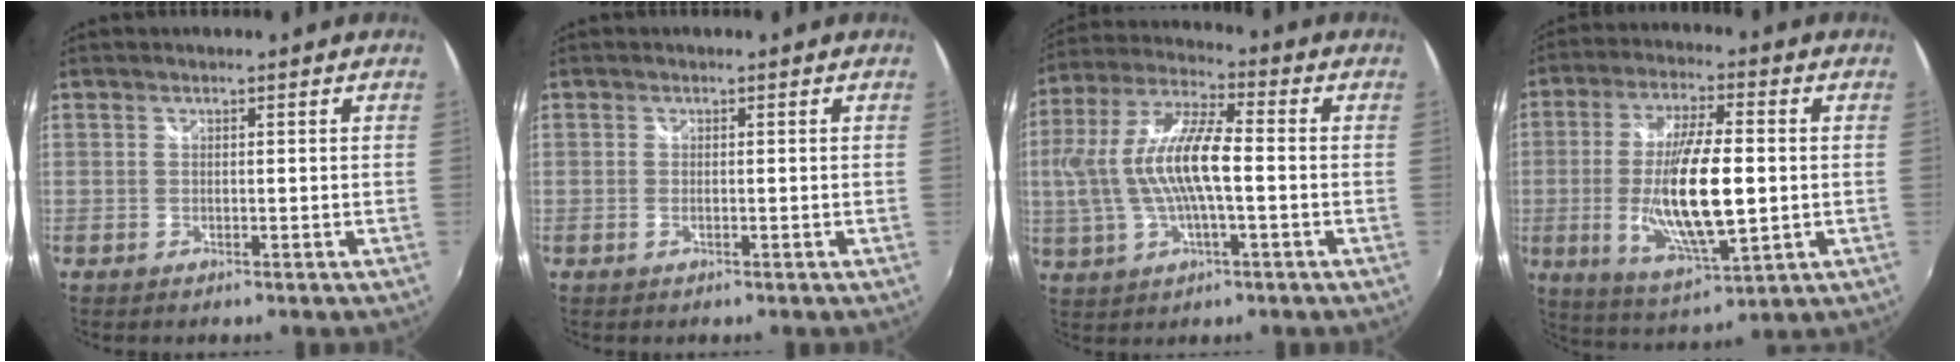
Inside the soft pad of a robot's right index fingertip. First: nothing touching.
{"total": 0.8, "force": [-0.2, 0.2, 0.7], "torque": [-0.015, 0.000, -0.005]}
{"total": 14.6, "force": [-0.7, 4.4, 13.9], "torque": [-0.272, 0.008, -0.015]}
{"total": 16.0, "force": [-1.5, 4.5, 15.3], "torque": [-0.294, -0.014, -0.018]}